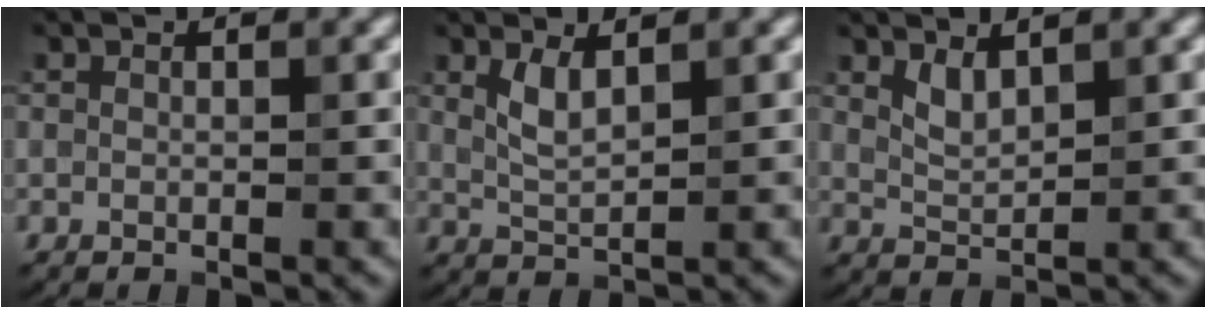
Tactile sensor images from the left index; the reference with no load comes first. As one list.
[{"total": 2.0, "force": [0.9, 0.6, 1.7], "torque": [-0.040, -0.008, 0.022]}, {"total": 1.7, "force": [1.0, 0.6, 1.2], "torque": [-0.031, -0.008, 0.024]}]